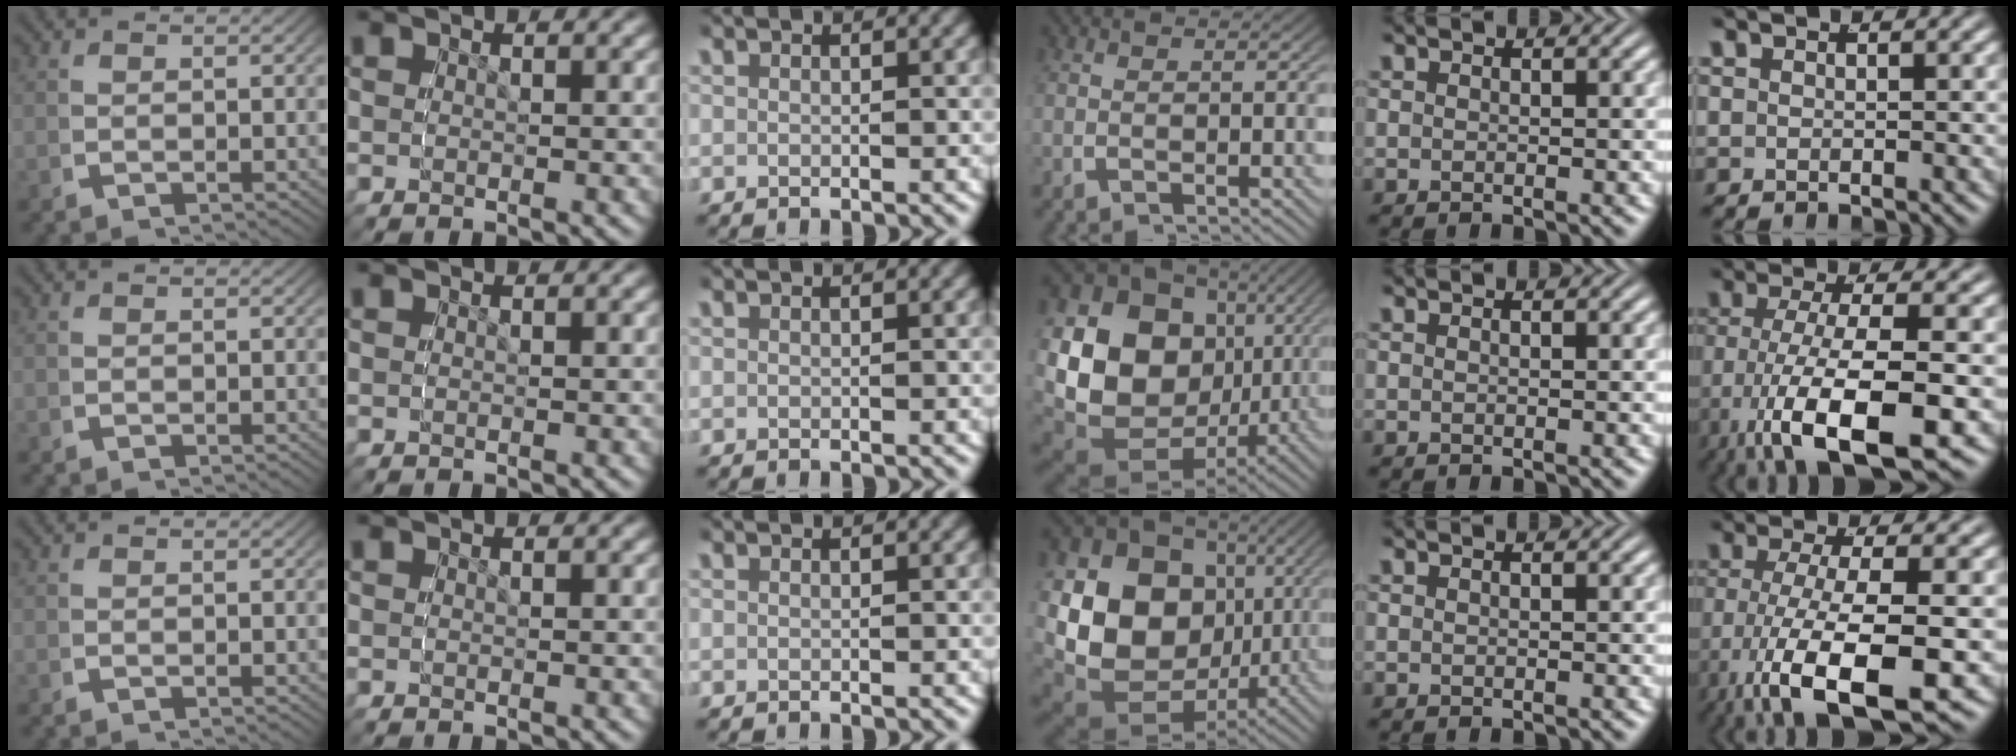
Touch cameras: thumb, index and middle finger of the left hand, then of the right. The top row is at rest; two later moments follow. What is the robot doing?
{"motion": "grasp_and_lifting", "object": "cloth"}